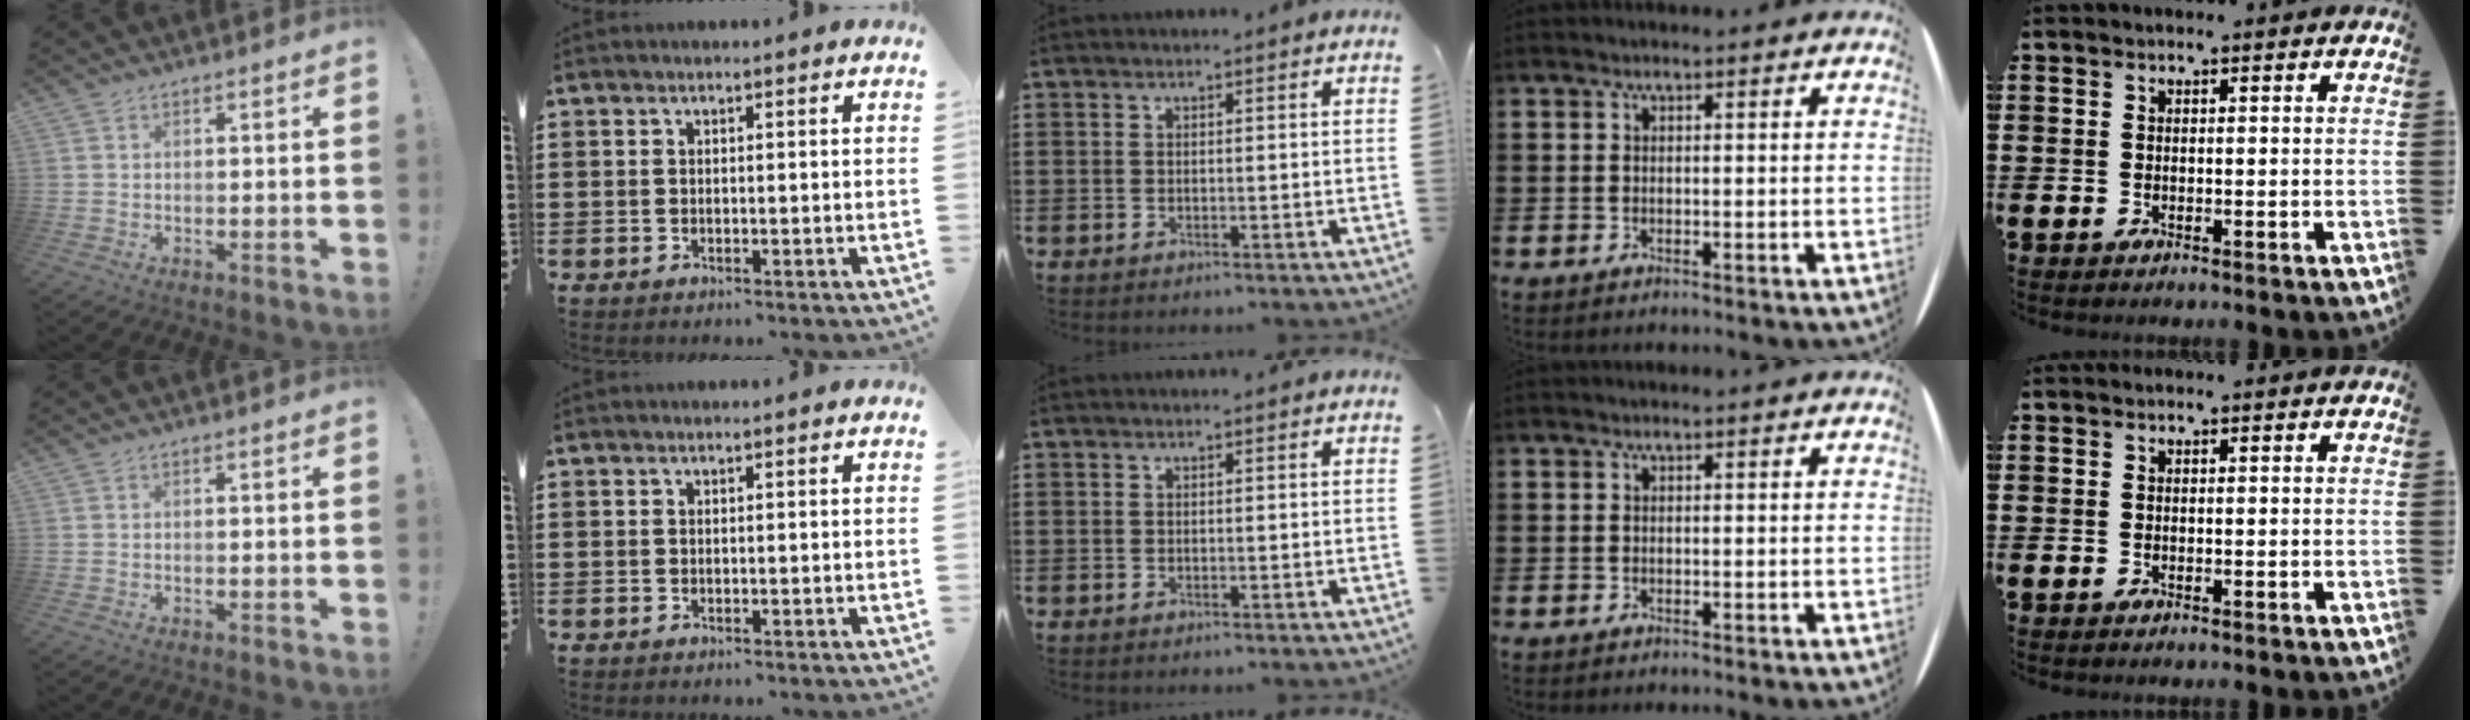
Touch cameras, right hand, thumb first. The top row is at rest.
{}